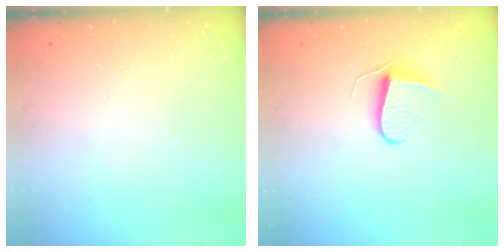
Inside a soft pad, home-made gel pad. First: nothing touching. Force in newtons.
{"total": 7.3, "press": 7.2, "slide": 0.6}